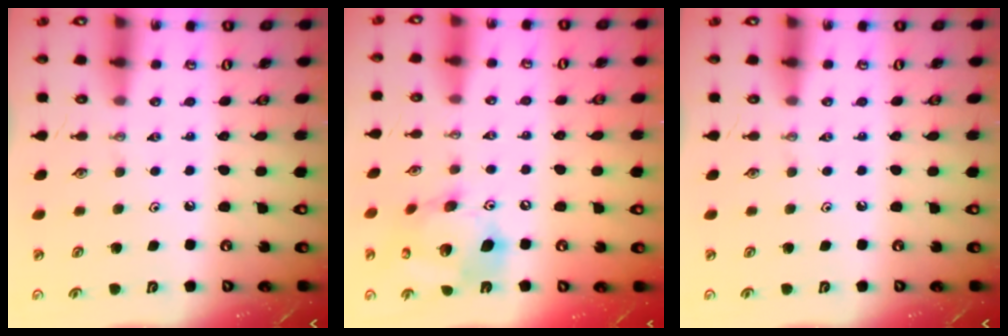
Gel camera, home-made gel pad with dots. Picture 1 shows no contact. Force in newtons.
{"total": 16.9, "press": 16.6, "slide": 3.3}
{"total": 0.0}